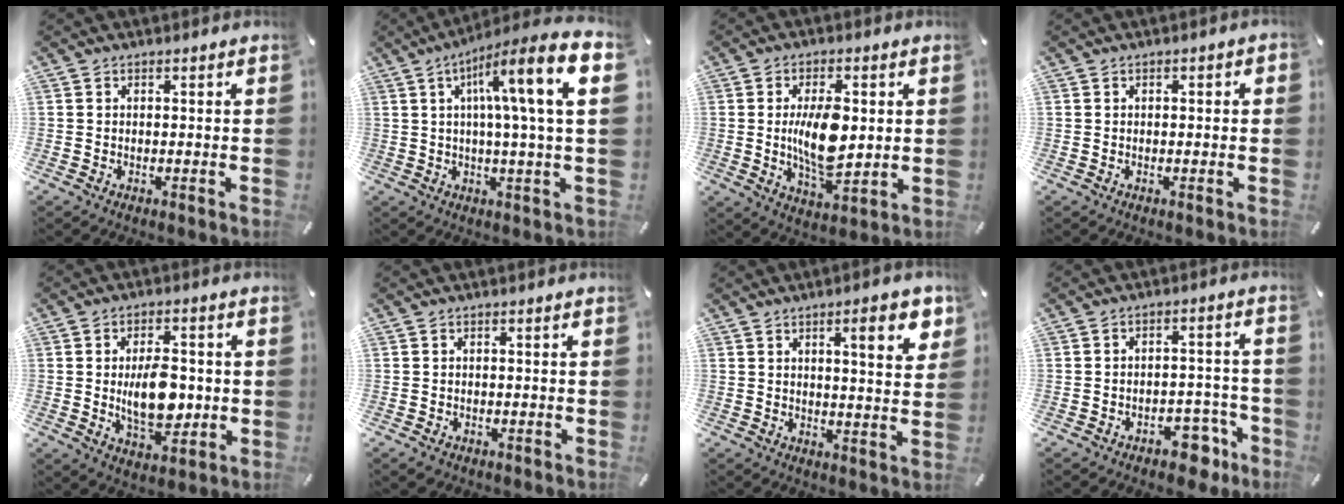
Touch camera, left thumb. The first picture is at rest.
{"total": 16.6, "force": [4.3, 1.8, 15.9], "torque": [-0.257, -0.015, 0.051]}
{"total": 11.5, "force": [1.1, 5.9, 9.8], "torque": [-0.184, -0.008, 0.016]}
{"total": 1.0, "force": [-0.2, 0.3, 0.9], "torque": [-0.016, 0.001, -0.005]}
{"total": 11.8, "force": [-0.5, 6.8, 9.6], "torque": [-0.149, -0.008, -0.012]}
{"total": 1.2, "force": [-0.8, 0.9, 0.3], "torque": [-0.005, 0.003, -0.017]}
{"total": 9.7, "force": [4.4, 2.0, 8.5], "torque": [-0.120, -0.015, 0.061]}
{"total": 8.5, "force": [-5.6, 4.5, 4.5], "torque": [-0.042, 0.029, -0.096]}